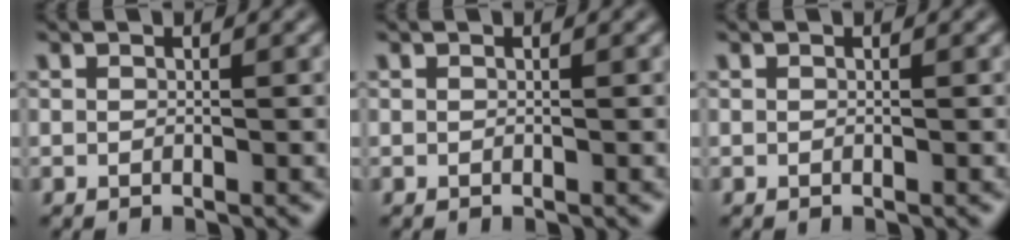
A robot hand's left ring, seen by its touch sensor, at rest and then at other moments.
{"total": 0.0}
{"total": 0.0}